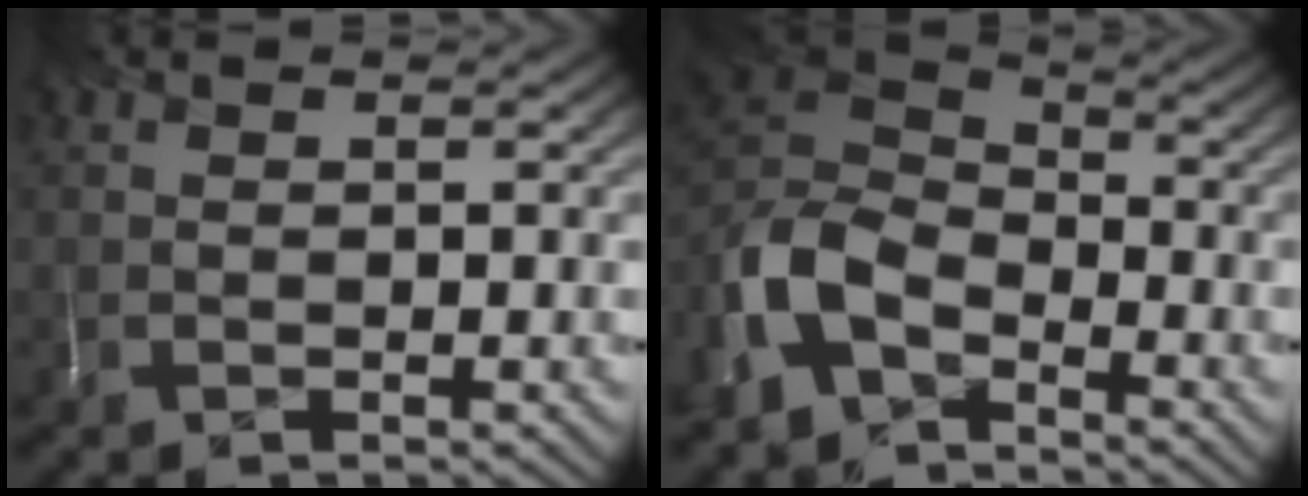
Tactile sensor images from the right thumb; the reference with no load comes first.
{"total": 11.1, "force": [-7.6, 5.8, 5.7], "torque": [-0.131, -0.021, -0.171]}